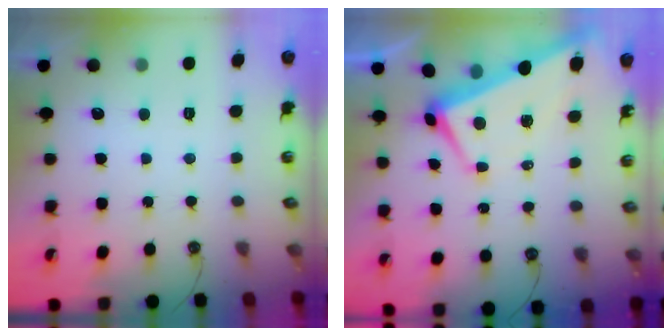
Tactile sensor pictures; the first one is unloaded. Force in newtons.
{"total": 1.2, "press": 0.6, "slide": 1.0}